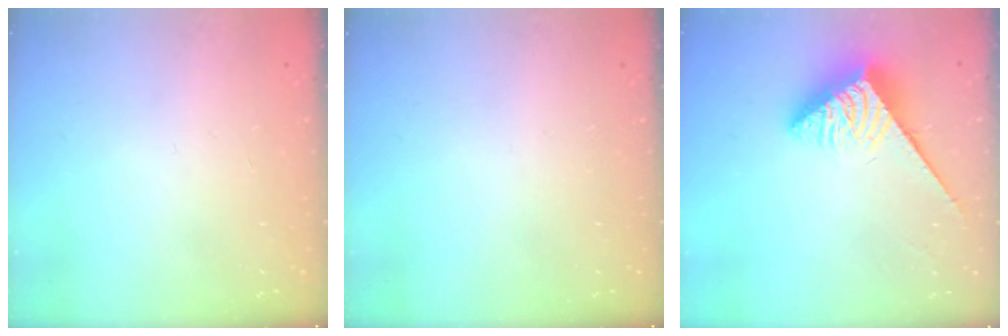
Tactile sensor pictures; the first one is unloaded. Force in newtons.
{"total": 0.0}
{"total": 3.8, "press": 3.8, "slide": 0.6}